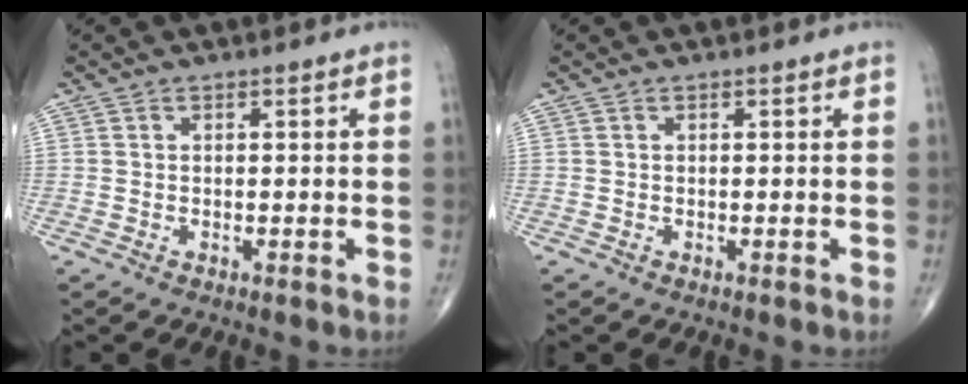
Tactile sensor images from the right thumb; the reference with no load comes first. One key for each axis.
{"total": 0.0}